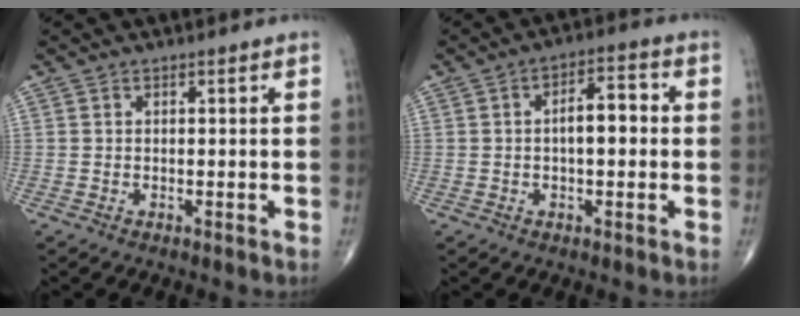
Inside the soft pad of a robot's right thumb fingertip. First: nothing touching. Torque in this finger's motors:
{"motor_torque": [1.20, 2.31, 0.72, -0.03, 0.05]}